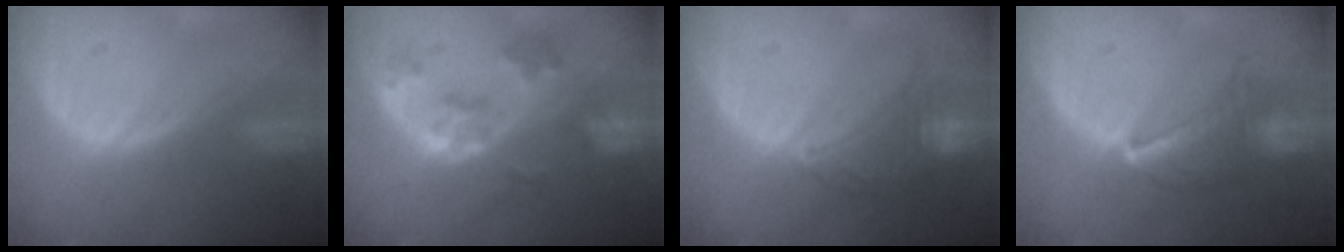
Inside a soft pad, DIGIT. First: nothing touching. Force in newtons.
{"total": 7.1, "press": 6.3, "slide": 3.4}
{"total": 7.4, "press": 7.1, "slide": 2.1}
{"total": 7.1, "press": 6.4, "slide": 3.1}